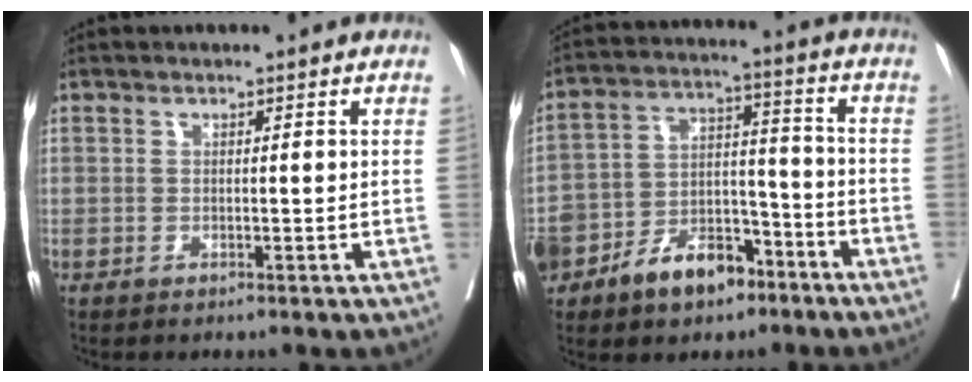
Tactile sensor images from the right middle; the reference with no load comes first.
{"total": 16.2, "force": [-9.5, 9.7, 8.8], "torque": [-0.186, 0.024, -0.159]}